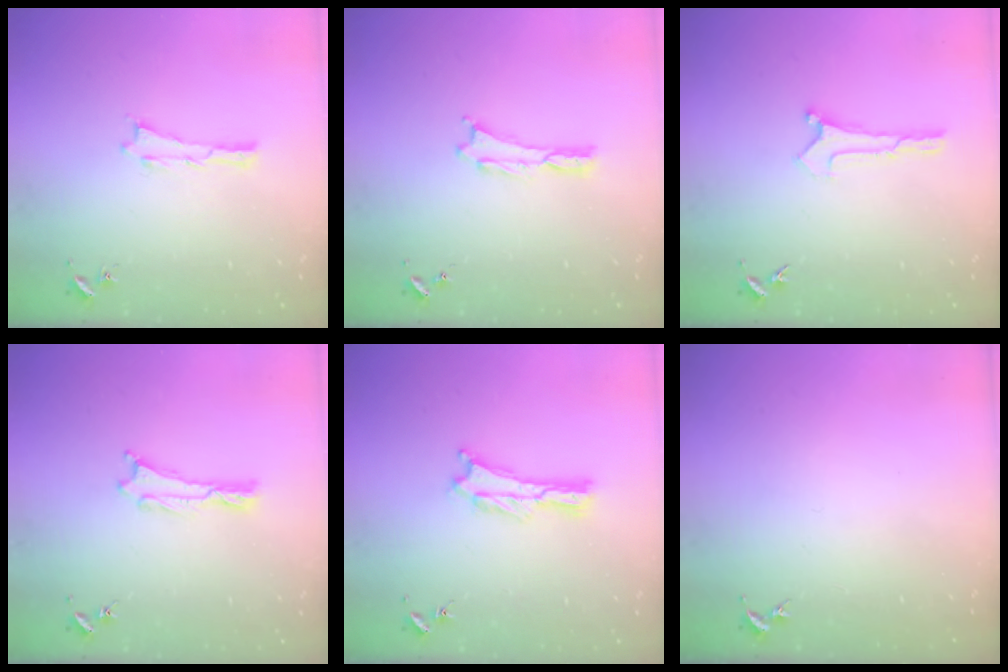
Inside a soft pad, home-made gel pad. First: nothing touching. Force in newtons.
{"total": 0.0}
{"total": 0.0}
{"total": 0.0}
{"total": 0.9, "press": 0.9, "slide": 0.2}
{"total": 0.0}